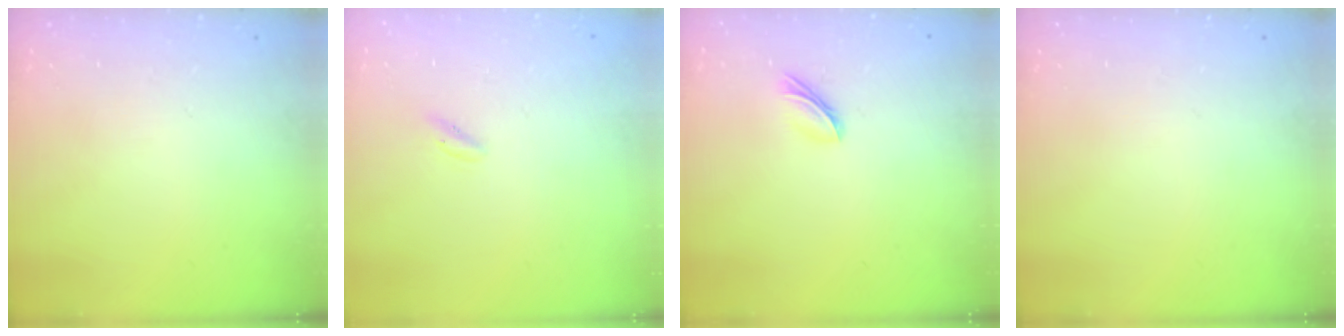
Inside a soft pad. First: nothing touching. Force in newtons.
{"total": 0.0}
{"total": 3.7, "press": 3.7, "slide": 0.7}
{"total": 0.0}